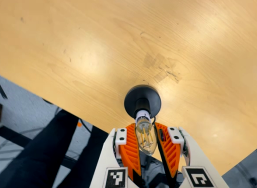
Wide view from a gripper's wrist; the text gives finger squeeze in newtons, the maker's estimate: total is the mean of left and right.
{"total": 12.9, "left": 13.4, "right": 12.5}